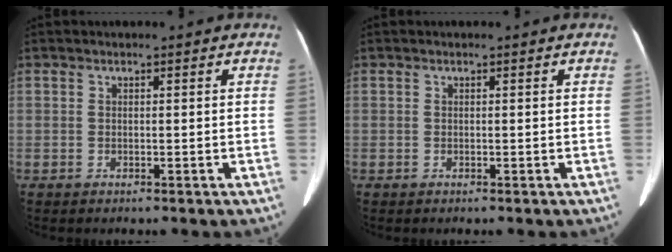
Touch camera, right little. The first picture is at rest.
{"total": 0.0}